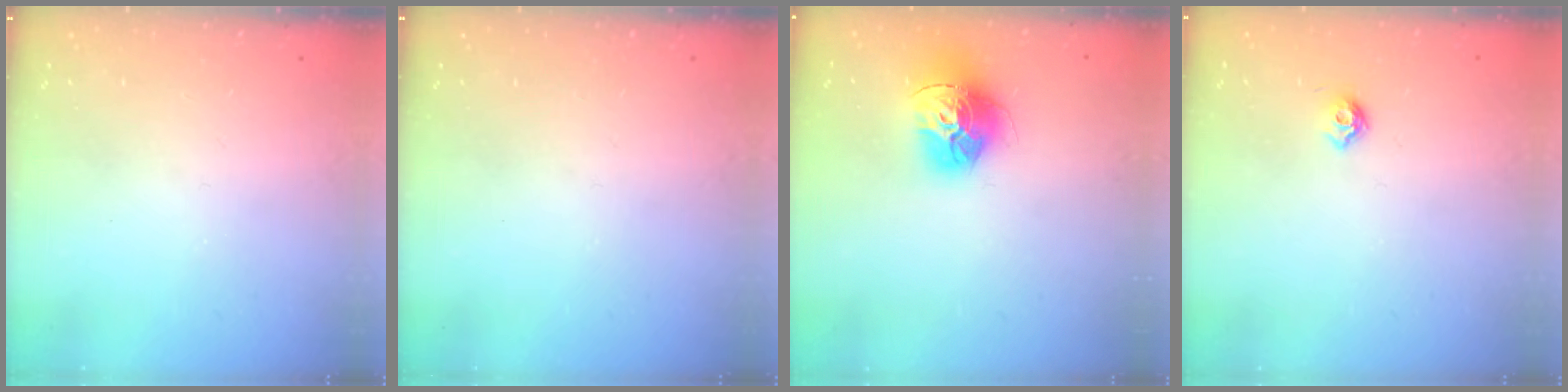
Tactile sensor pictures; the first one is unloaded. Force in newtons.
{"total": 0.0}
{"total": 15.7, "press": 15.6, "slide": 1.7}
{"total": 5.6, "press": 5.5, "slide": 1.0}